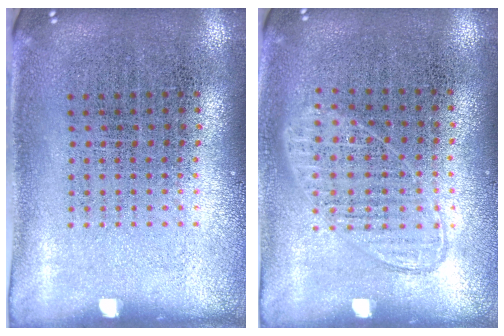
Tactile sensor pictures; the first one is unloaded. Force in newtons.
{"total": 1.0, "press": 0.9, "slide": 0.3}